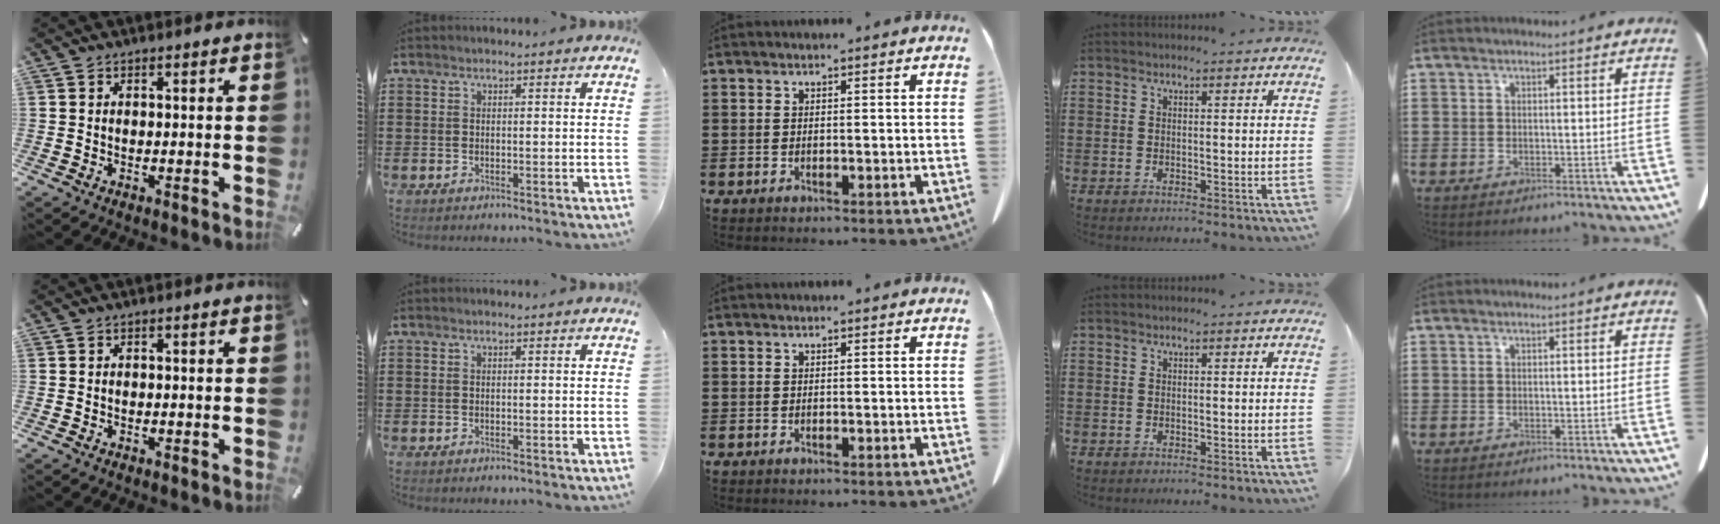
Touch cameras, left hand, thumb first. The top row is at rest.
{}